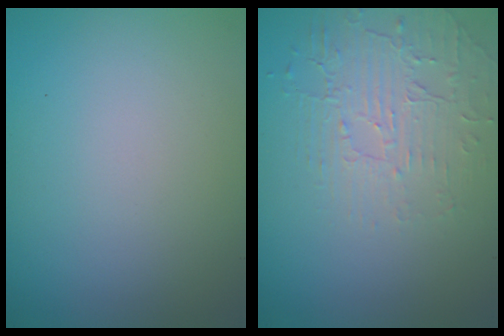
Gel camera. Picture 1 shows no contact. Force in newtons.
{"total": 2.1, "press": 1.3, "slide": 1.7}